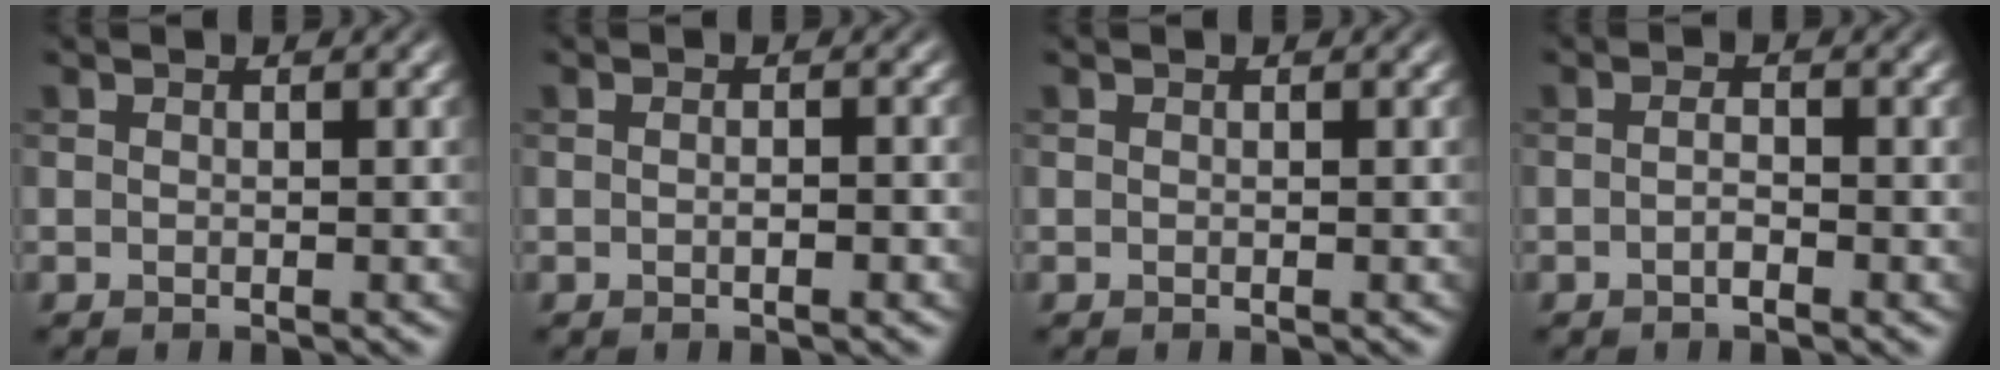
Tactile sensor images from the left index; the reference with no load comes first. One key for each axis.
{"total": 1.5, "fx": -0.2, "fy": 0.6, "fz": 1.3, "tx": -0.006, "ty": -0.002, "tz": -0.004}
{"total": 0.0}
{"total": 1.2, "fx": -0.6, "fy": 0.3, "fz": 1.1, "tx": -0.021, "ty": 0.001, "tz": -0.011}